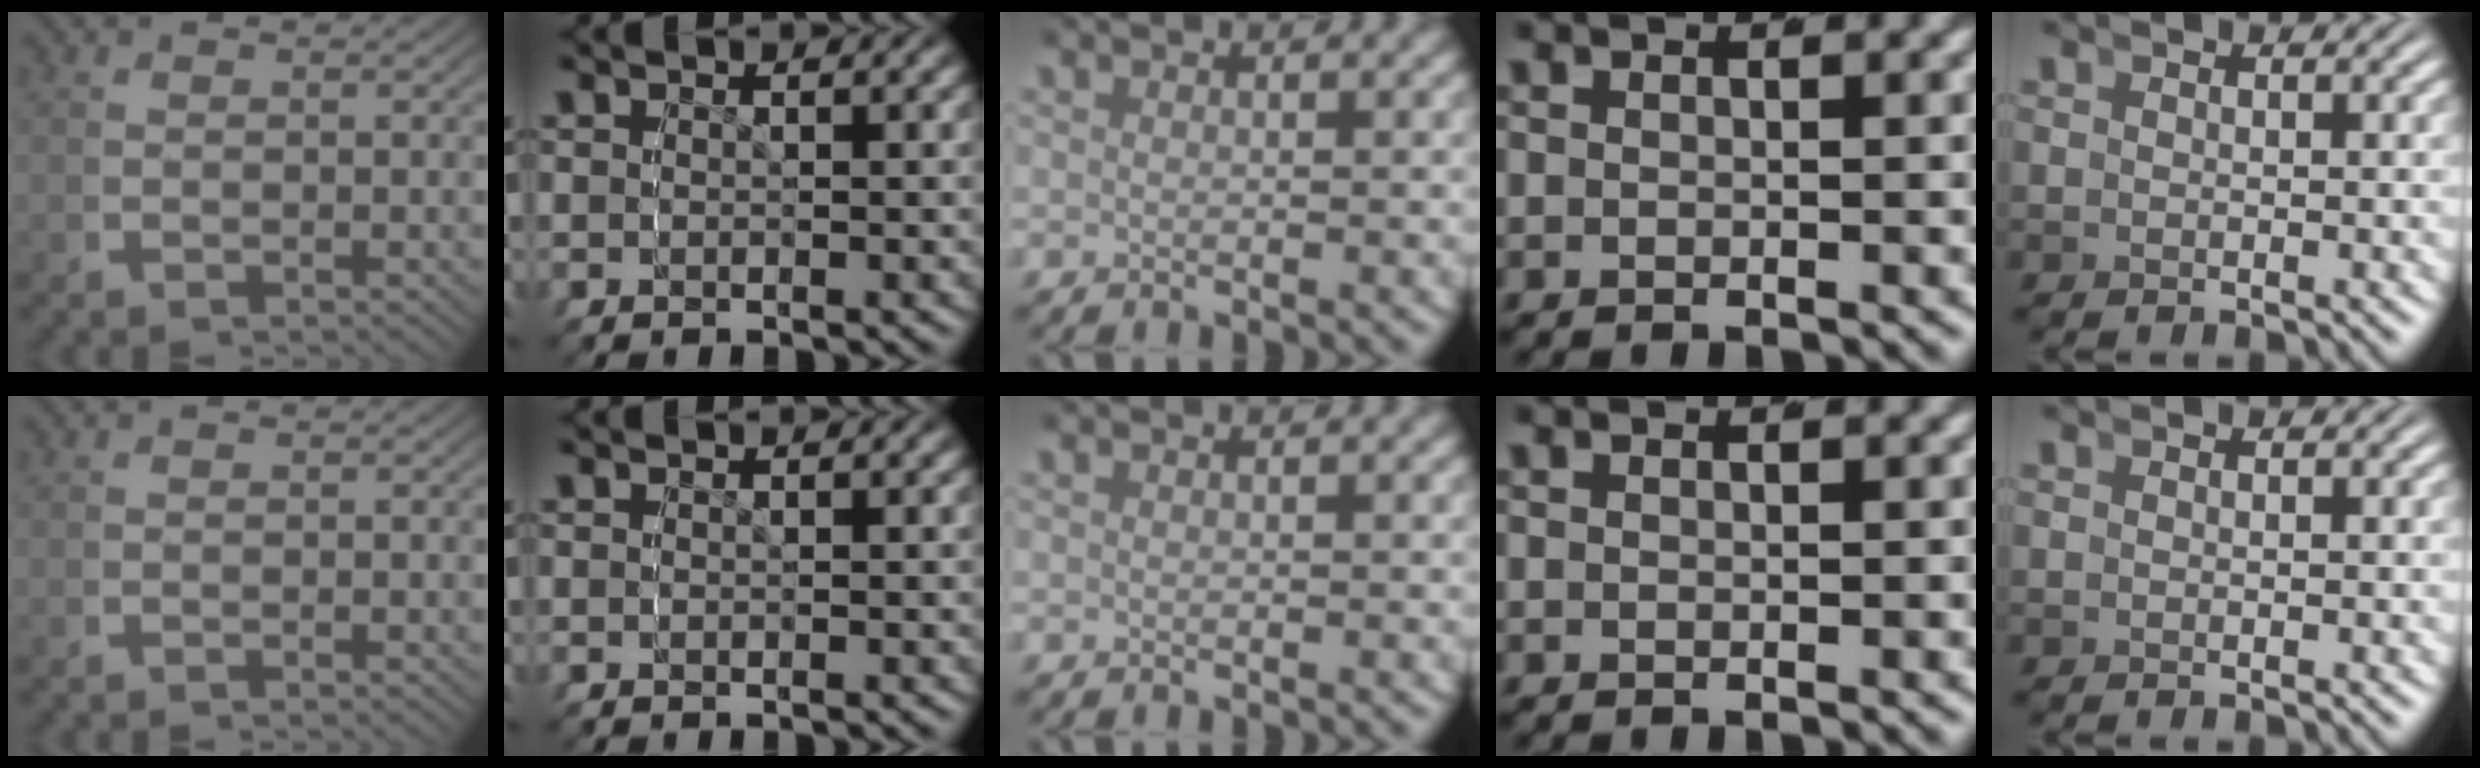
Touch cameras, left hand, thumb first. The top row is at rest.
{}